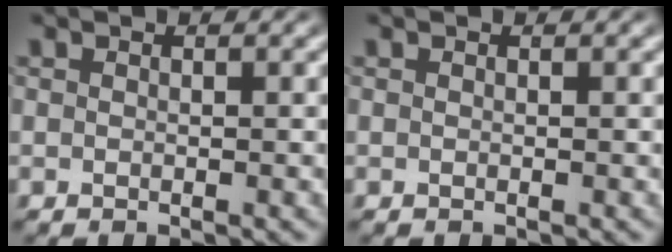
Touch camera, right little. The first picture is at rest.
{"total": 0.0}